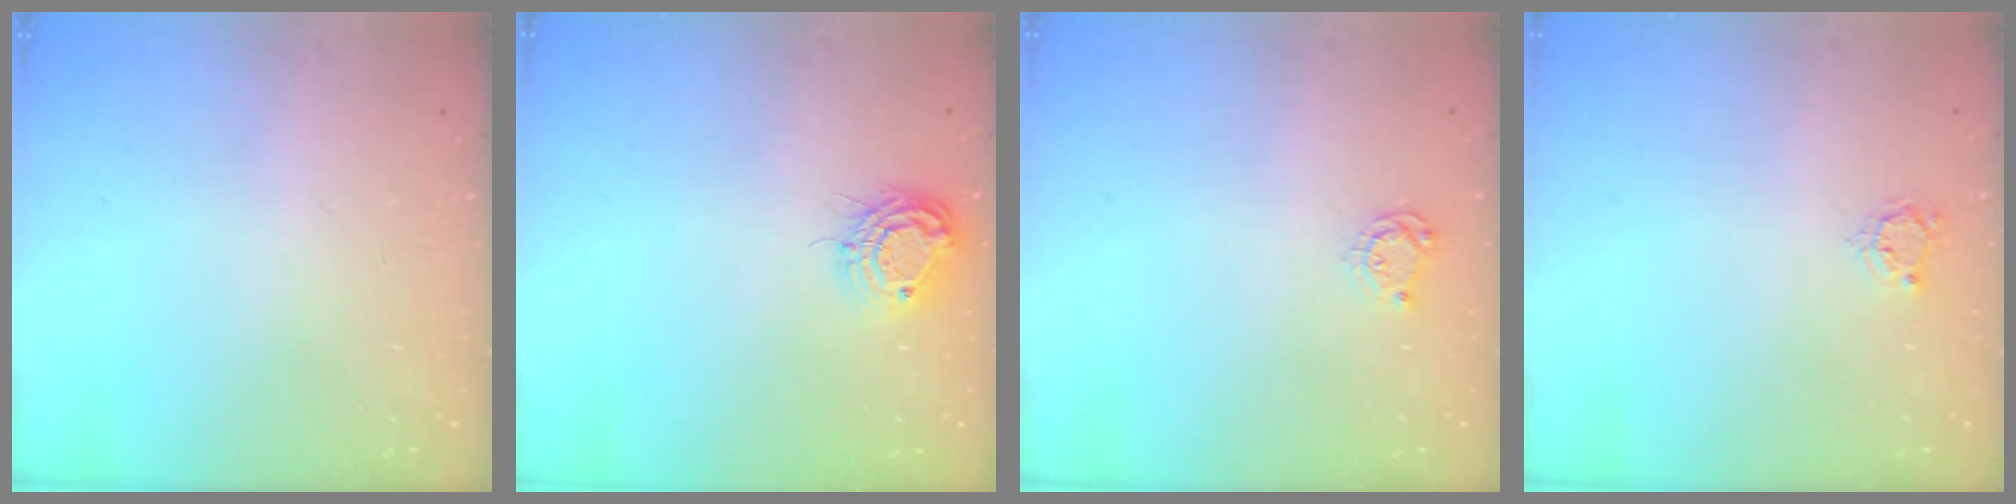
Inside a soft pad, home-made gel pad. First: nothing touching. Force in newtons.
{"total": 9.6, "press": 9.6, "slide": 0.8}
{"total": 3.9, "press": 3.9, "slide": 0.5}
{"total": 3.1, "press": 3.1, "slide": 0.4}